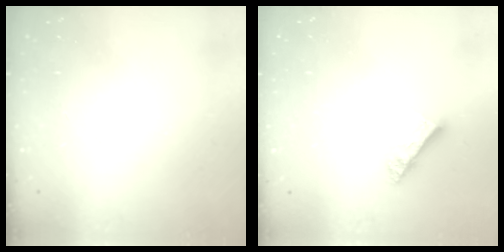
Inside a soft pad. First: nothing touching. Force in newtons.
{"total": 5.2, "press": 5.2, "slide": 0.1}